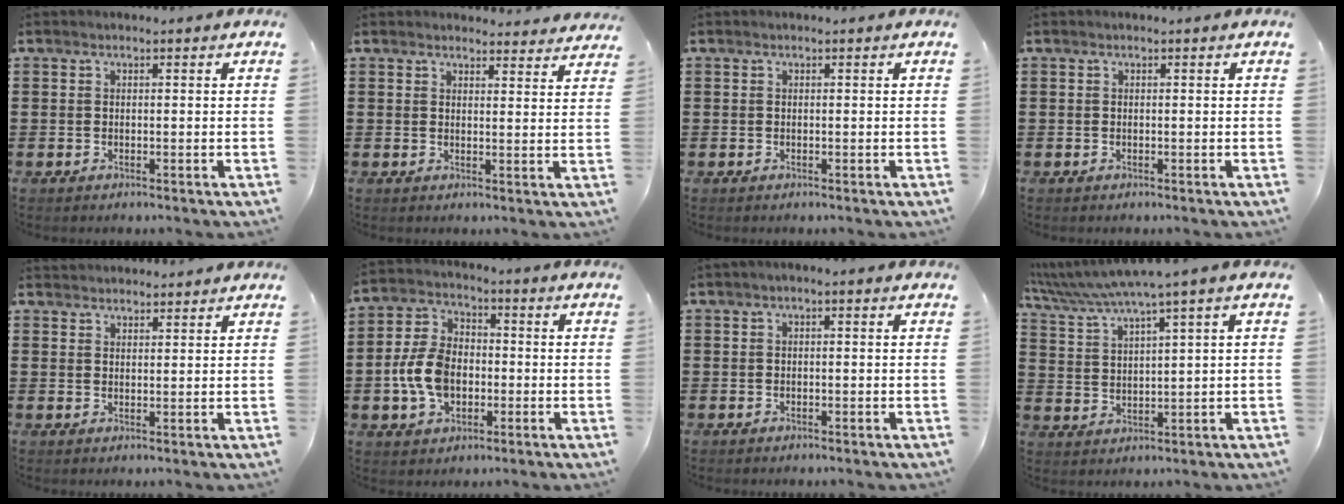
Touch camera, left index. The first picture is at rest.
{"total": 2.9, "force": [2.9, 0.3, 0.1], "torque": [-0.001, -0.014, 0.053]}
{"total": 0.0}
{"total": 0.0}
{"total": 2.0, "force": [2.0, 0.2, -0.2], "torque": [0.000, 0.000, 0.039]}
{"total": 8.8, "force": [-1.7, 6.1, 6.1], "torque": [-0.152, 0.008, -0.037]}
{"total": 0.8, "force": [-0.4, 0.2, 0.7], "torque": [-0.012, -0.002, -0.008]}
{"total": 5.0, "force": [3.9, -0.6, 3.1], "torque": [-0.074, -0.022, 0.063]}